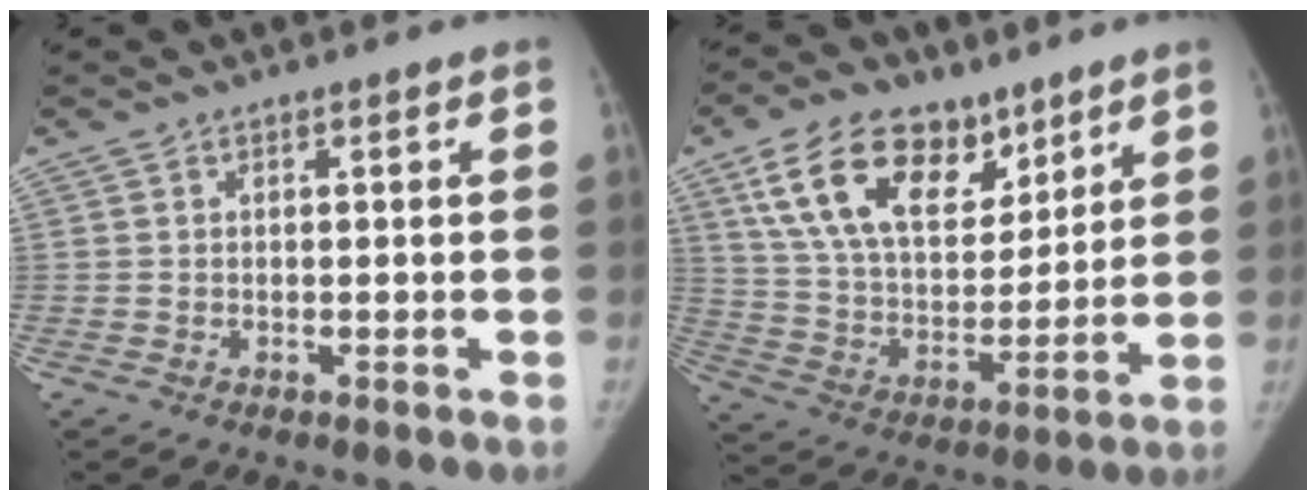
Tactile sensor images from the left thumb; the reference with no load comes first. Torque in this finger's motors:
{"motor_torque": [1.89, 1.35, 1.45, -1.33, 0.53]}